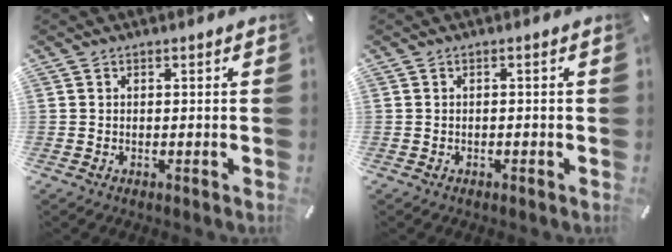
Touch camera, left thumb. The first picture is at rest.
{"total": 0.7, "force": [-0.4, 0.1, 0.5], "torque": [-0.010, -0.002, -0.006]}